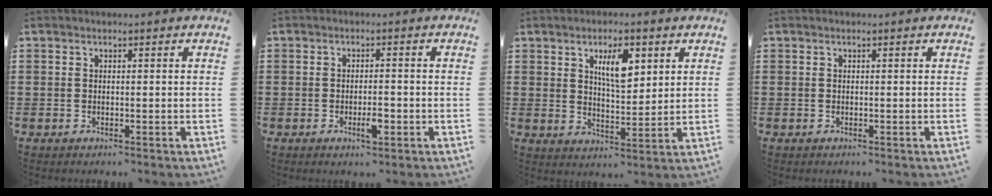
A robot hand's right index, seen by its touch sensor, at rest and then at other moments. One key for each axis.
{"total": 3.0, "fx": -1.2, "fy": 0.8, "fz": 2.6, "tx": -0.052, "ty": -0.002, "tz": -0.024}
{"total": 6.5, "fx": 2.8, "fy": 2.5, "fz": 5.2, "tx": -0.095, "ty": 0.002, "tz": 0.043}
{"total": 0.0}